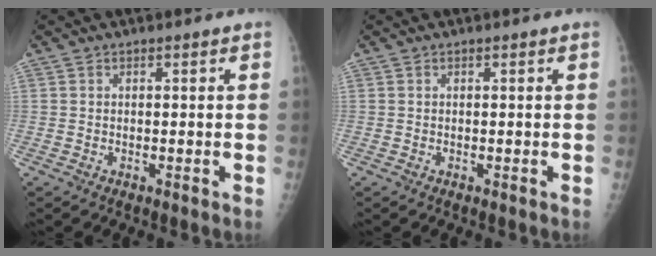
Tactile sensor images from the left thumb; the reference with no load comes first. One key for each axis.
{"total": 0.0}